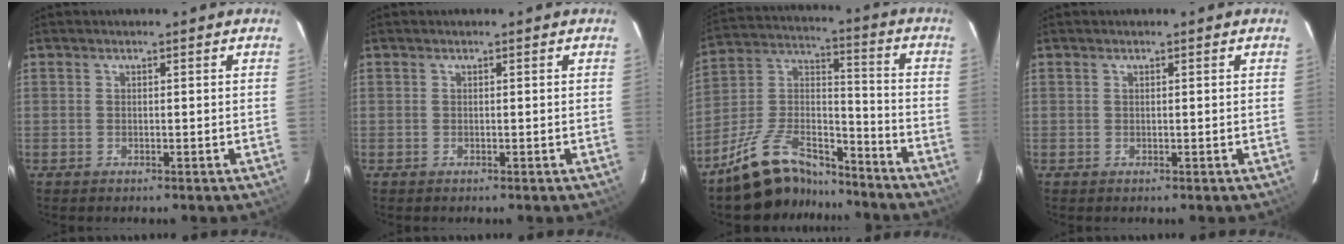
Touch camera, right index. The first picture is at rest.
{"total": 0.0}
{"total": 16.2, "force": [-13.0, 6.6, 7.2], "torque": [-0.156, 0.040, -0.217]}
{"total": 0.0}